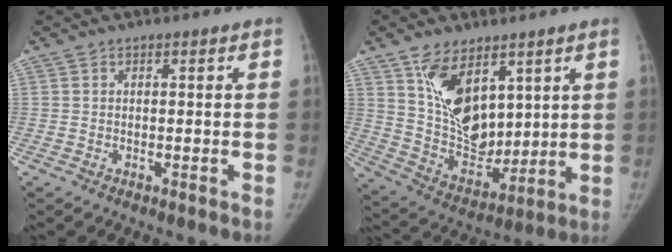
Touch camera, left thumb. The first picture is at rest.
{"total": 15.4, "force": [7.3, 9.2, 9.9], "torque": [-0.133, -0.047, 0.159]}